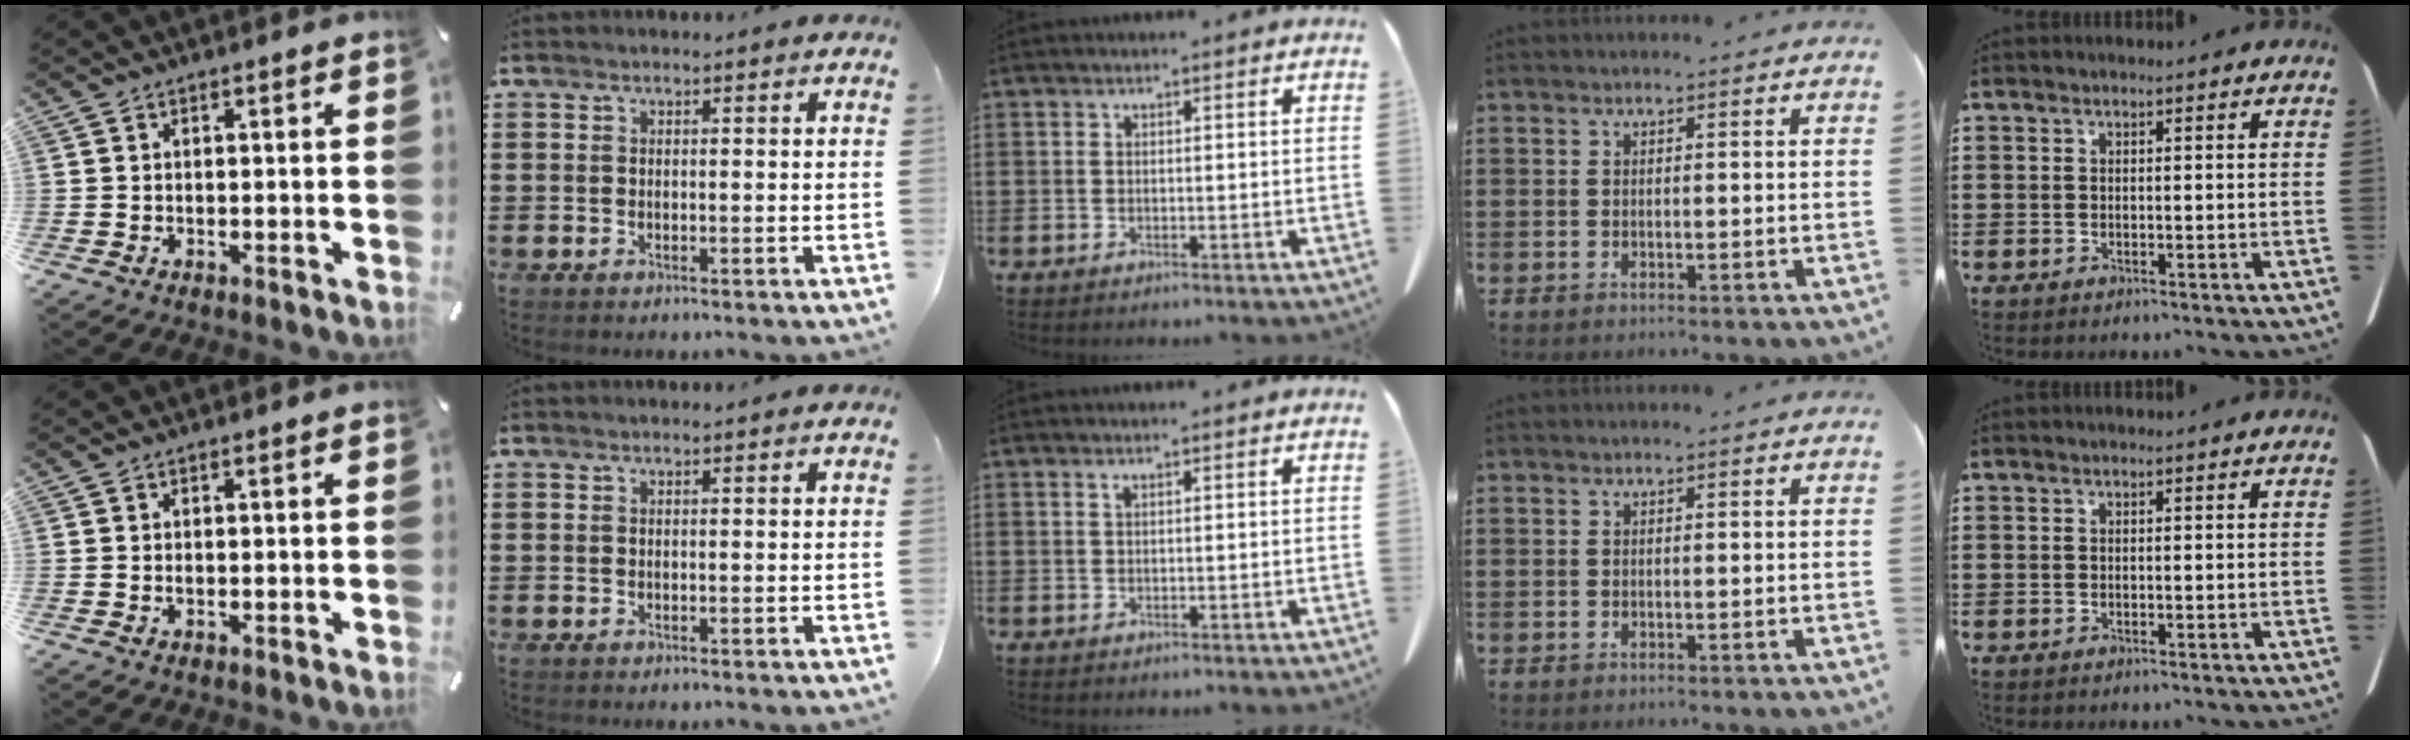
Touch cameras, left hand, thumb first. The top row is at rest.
{"thumb": {"total": 0.6, "force": [0.0, 0.3, 0.4], "torque": [-0.009, -0.001, 0.000]}, "middle": {"total": 0.7, "force": [0.4, 0.1, 0.6], "torque": [-0.014, -0.002, 0.009]}}